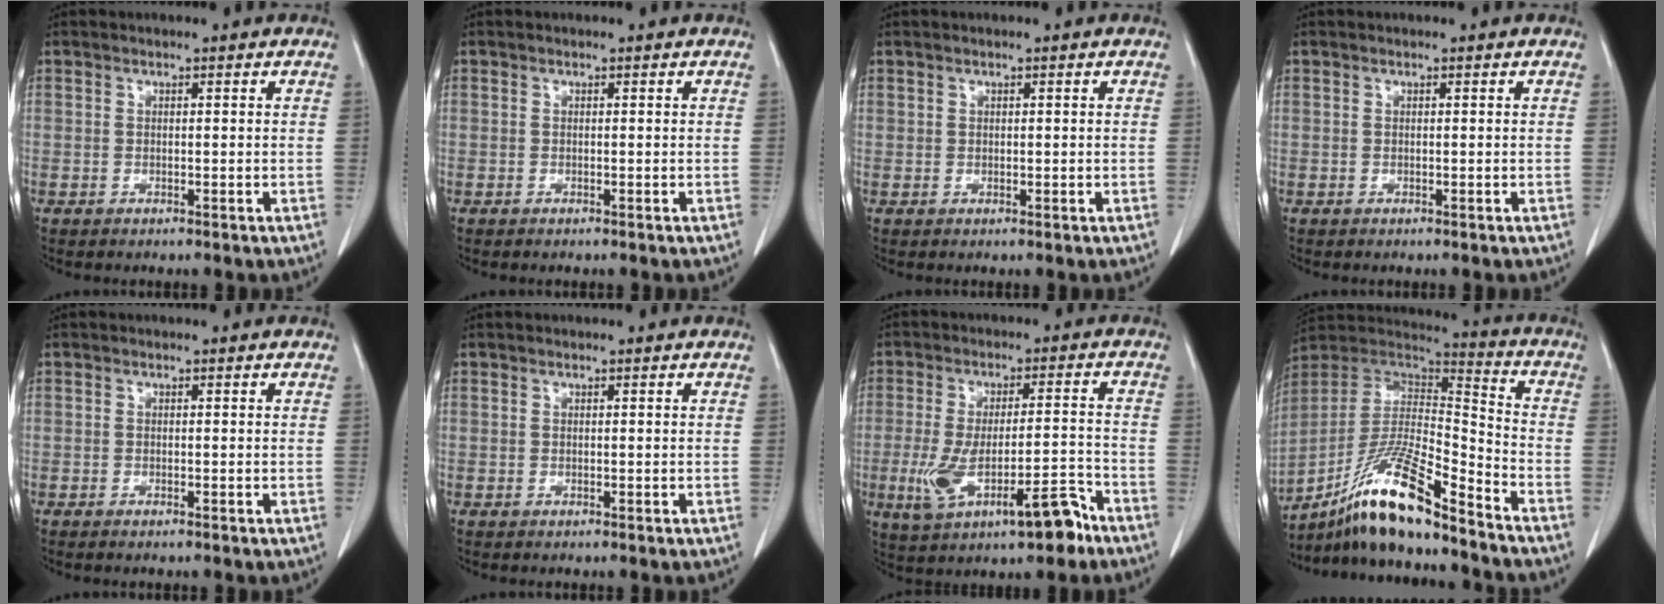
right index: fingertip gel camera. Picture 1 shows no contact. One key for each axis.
{"total": 0.0}
{"total": 0.6, "fx": 0.4, "fy": 0.4, "fz": 0.1, "tx": 0.006, "ty": -0.002, "tz": 0.005}
{"total": 0.0}
{"total": 0.8, "fx": -0.7, "fy": 0.0, "fz": 0.4, "tx": -0.011, "ty": -0.003, "tz": -0.008}
{"total": 0.0}
{"total": 12.1, "fx": -5.6, "fy": 3.5, "fz": 10.2, "tx": -0.183, "ty": 0.010, "tz": -0.078}
{"total": 17.6, "fx": -12.9, "fy": 2.0, "fz": 11.8, "tx": -0.236, "ty": -0.003, "tz": -0.236}